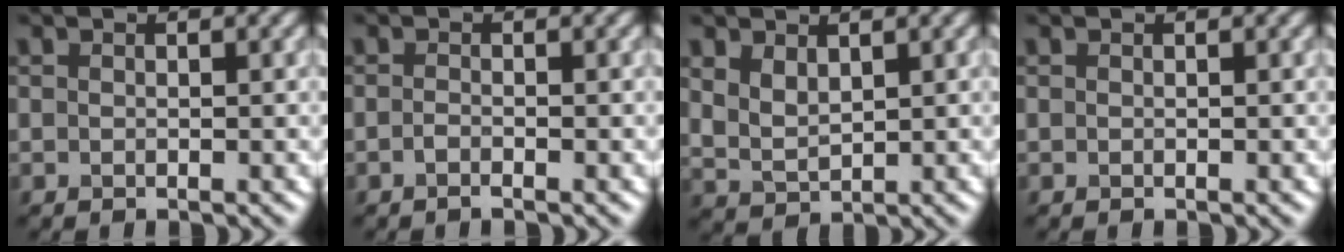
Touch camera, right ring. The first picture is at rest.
{"total": 0.7, "force": [-0.5, 0.1, 0.5], "torque": [-0.011, -0.001, -0.010]}
{"total": 2.6, "force": [1.4, 1.5, 1.6], "torque": [-0.040, -0.005, 0.035]}
{"total": 0.0}